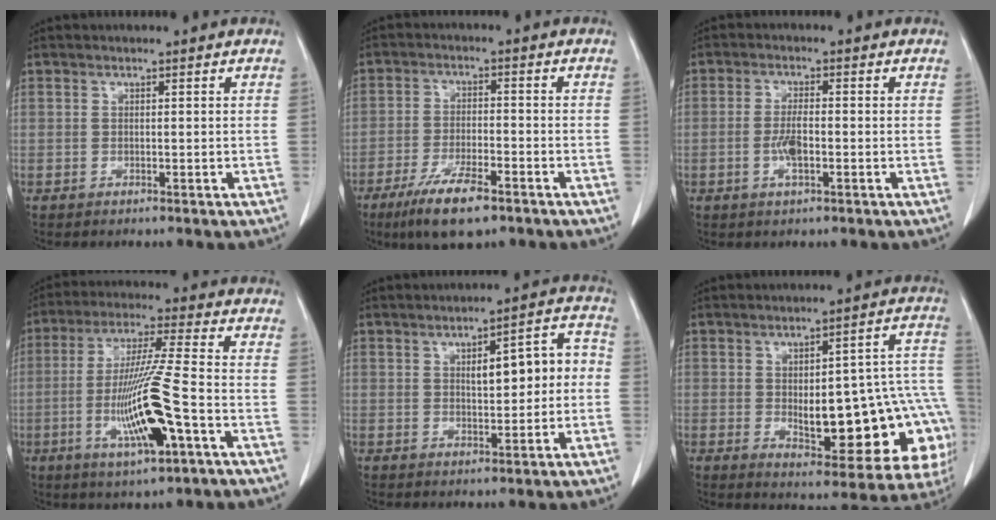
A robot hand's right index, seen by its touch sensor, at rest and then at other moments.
{"total": 9.1, "force": [-5.9, 2.0, 6.7], "torque": [-0.125, -0.016, -0.100]}
{"total": 3.8, "force": [-1.0, 0.9, 3.5], "torque": [-0.075, -0.002, -0.019]}
{"total": 14.0, "force": [-4.2, 0.3, 13.3], "torque": [-0.265, -0.013, -0.077]}
{"total": 7.8, "force": [0.3, 2.6, 7.3], "torque": [-0.098, 0.031, 0.008]}
{"total": 20.6, "force": [-3.5, 7.4, 18.9], "torque": [-0.161, 0.037, -0.018]}